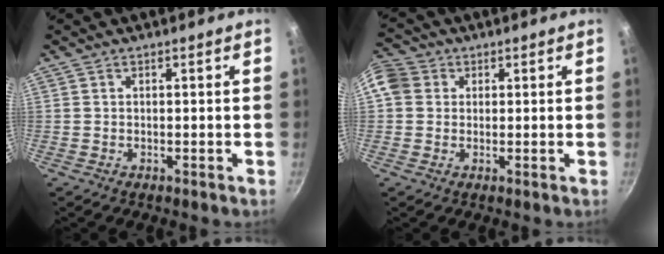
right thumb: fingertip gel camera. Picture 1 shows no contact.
{"total": 7.2, "force": [1.3, 6.4, 3.0], "torque": [-0.045, 0.012, 0.008]}